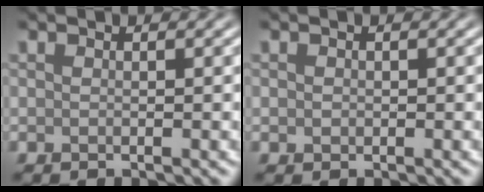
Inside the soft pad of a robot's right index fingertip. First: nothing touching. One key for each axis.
{"total": 0.6, "fx": 0.0, "fy": 0.5, "fz": 0.2, "tx": -0.001, "ty": -0.001, "tz": 0.000}